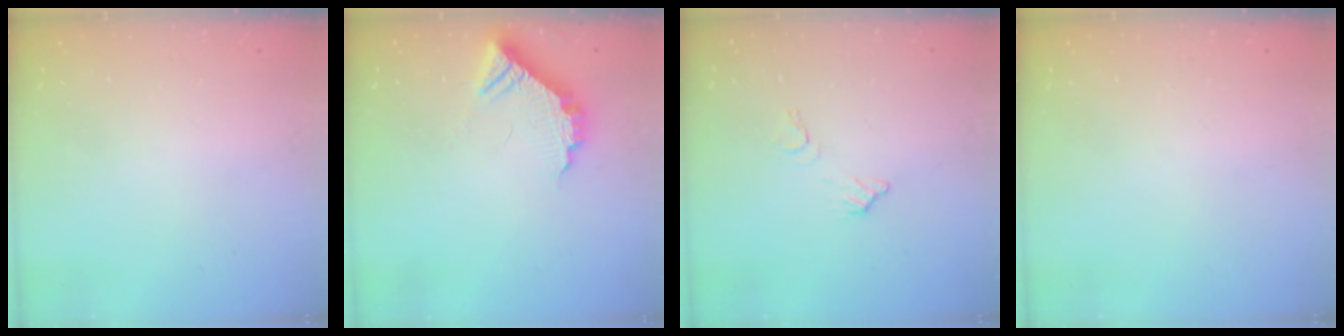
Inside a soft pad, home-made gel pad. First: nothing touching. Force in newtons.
{"total": 10.2, "press": 10.2, "slide": 0.4}
{"total": 5.8, "press": 5.8, "slide": 0.4}
{"total": 0.0}